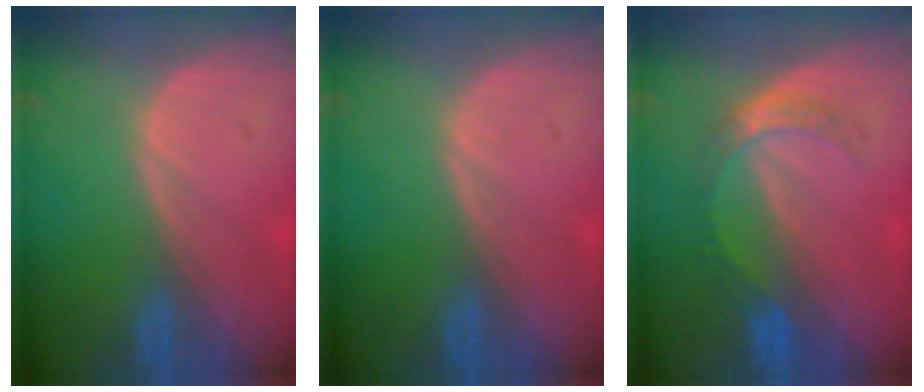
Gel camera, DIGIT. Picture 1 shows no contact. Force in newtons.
{"total": 0.0}
{"total": 5.1, "press": 4.7, "slide": 2.1}